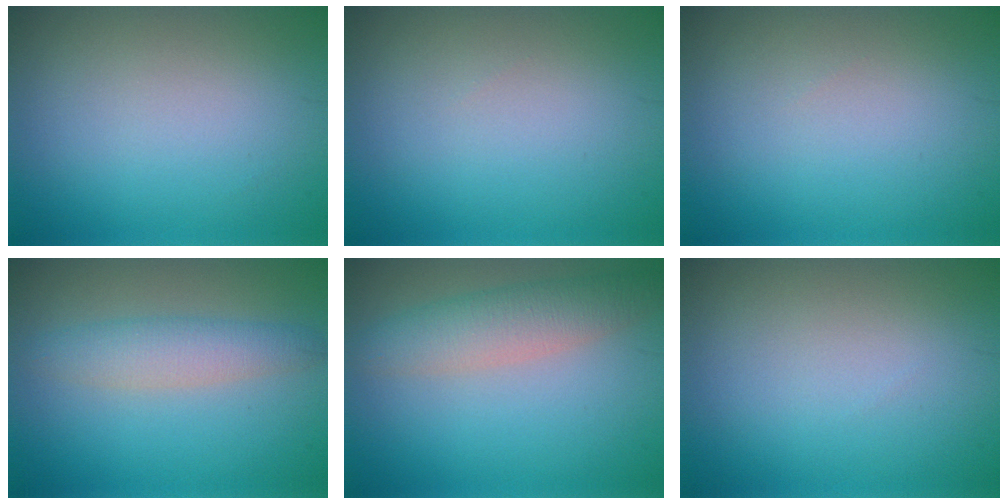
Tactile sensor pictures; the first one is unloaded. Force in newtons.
{"total": 0.0}
{"total": 0.0}
{"total": 3.2, "press": 3.2, "slide": 0.2}
{"total": 4.0, "press": 4.0, "slide": 0.1}
{"total": 0.0}